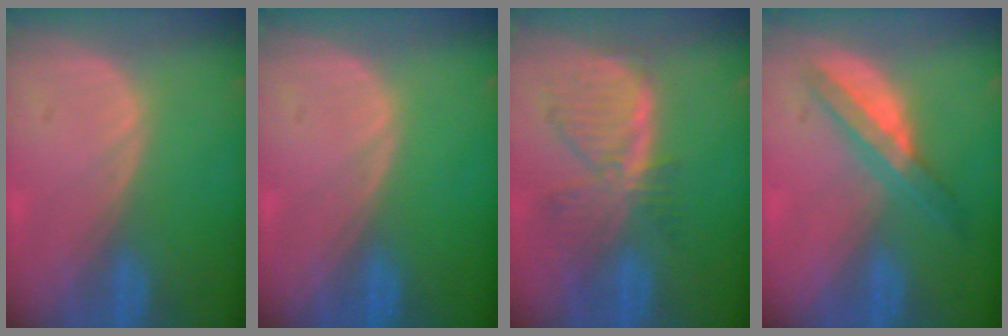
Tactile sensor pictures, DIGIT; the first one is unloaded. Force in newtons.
{"total": 0.0}
{"total": 8.2, "press": 7.1, "slide": 4.0}
{"total": 5.6, "press": 5.2, "slide": 1.9}